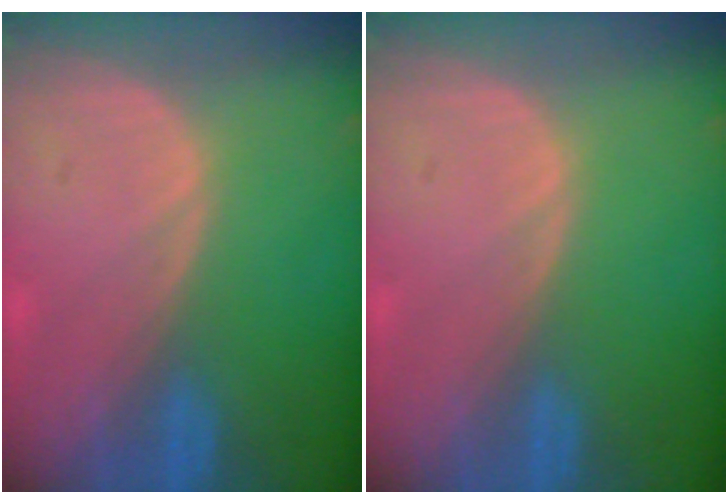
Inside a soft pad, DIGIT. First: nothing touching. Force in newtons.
{"total": 0.0}